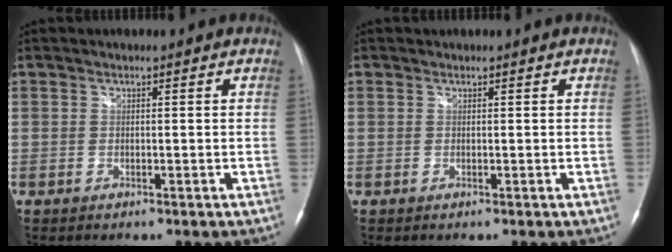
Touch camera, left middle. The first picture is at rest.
{"total": 0.0}